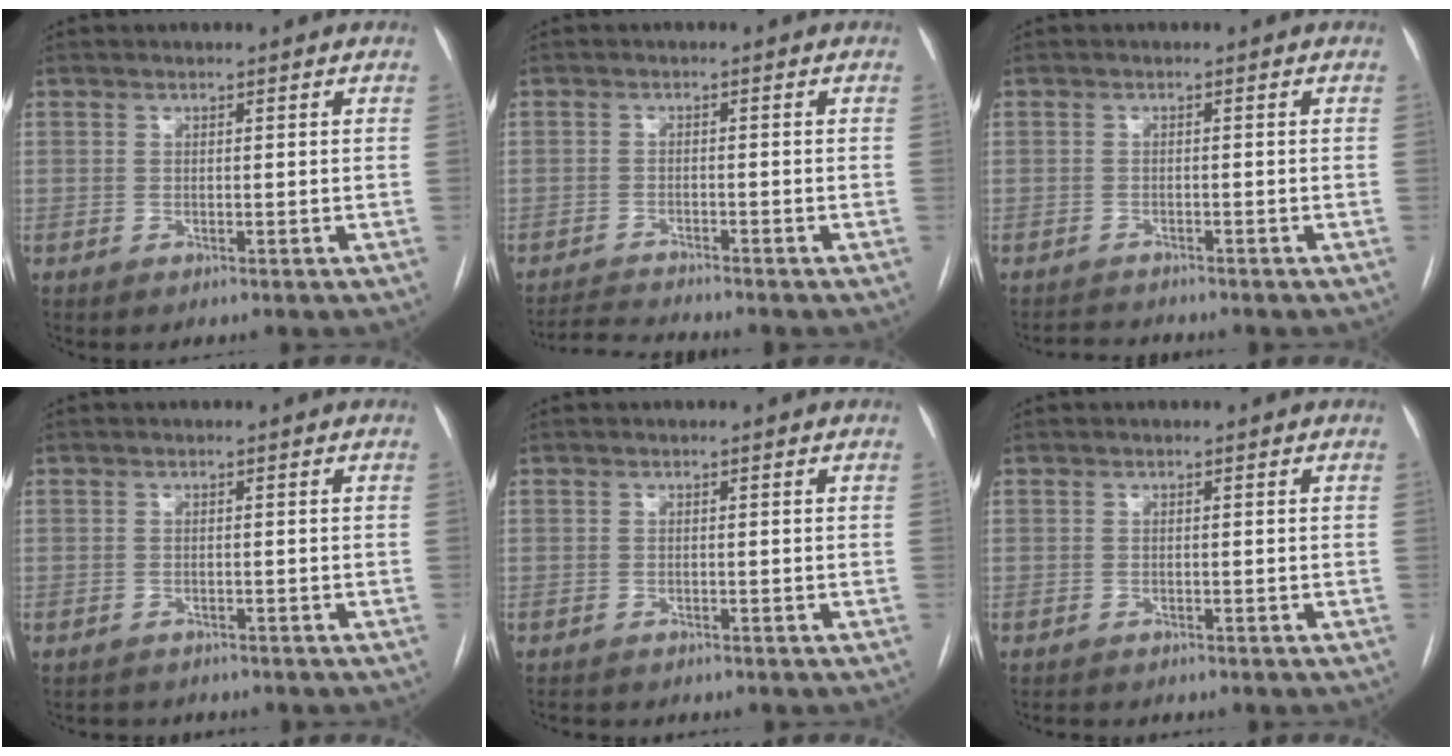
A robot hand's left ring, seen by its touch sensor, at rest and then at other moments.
{"total": 3.6, "force": [-3.3, -1.3, 0.0], "torque": [-0.005, -0.020, -0.060]}
{"total": 2.0, "force": [-2.0, -0.1, -0.1], "torque": [0.001, -0.011, -0.031]}
{"total": 2.6, "force": [-2.3, 1.1, 0.2], "torque": [-0.005, -0.002, -0.030]}
{"total": 2.0, "force": [-1.9, 0.7, 0.5], "torque": [-0.008, -0.006, -0.022]}
{"total": 1.5, "force": [-1.4, 0.4, 0.4], "torque": [-0.007, -0.004, -0.017]}